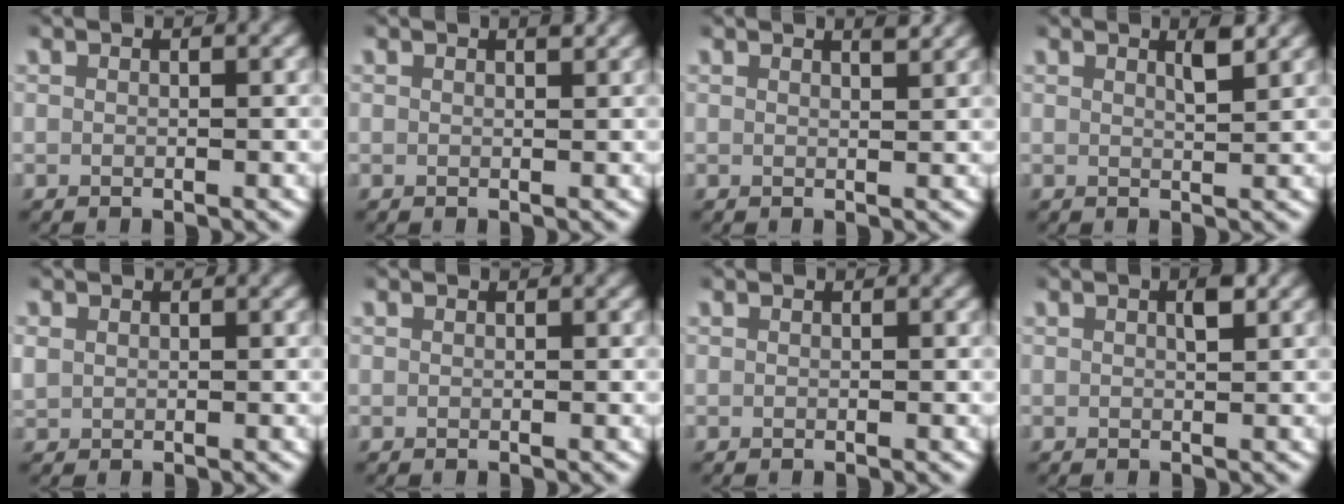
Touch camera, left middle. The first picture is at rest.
{"total": 0.7, "force": [0.6, 0.0, 0.4], "torque": [-0.001, 0.000, 0.007]}
{"total": 1.5, "force": [1.2, -0.1, 0.8], "torque": [-0.008, -0.002, 0.019]}
{"total": 2.0, "force": [1.3, 0.0, 1.5], "torque": [-0.023, -0.004, 0.023]}
{"total": 1.5, "force": [0.4, 1.3, 0.6], "torque": [-0.023, 0.001, 0.011]}
{"total": 0.0}
{"total": 0.0}
{"total": 1.4, "force": [0.6, 0.3, 1.3], "torque": [-0.018, 0.003, 0.007]}